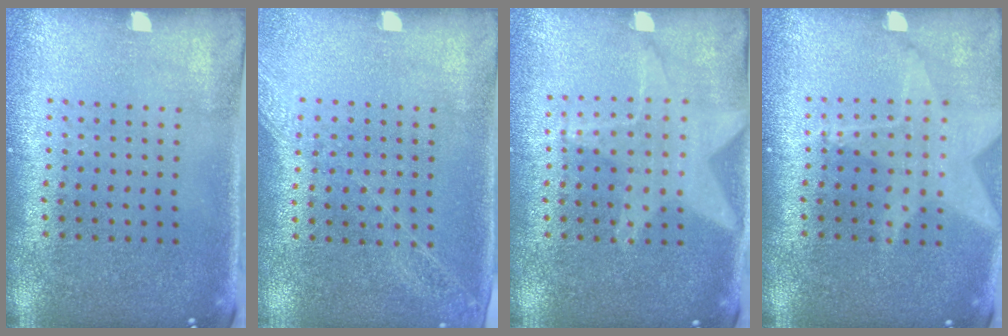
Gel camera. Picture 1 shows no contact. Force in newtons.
{"total": 1.2, "press": 1.2, "slide": 0.2}
{"total": 1.2, "press": 1.2, "slide": 0.2}
{"total": 1.8, "press": 1.5, "slide": 1.1}